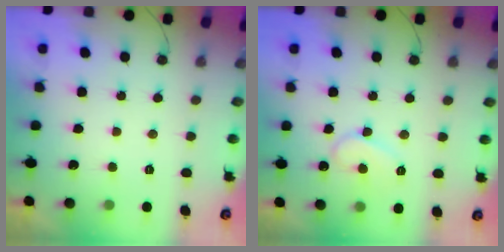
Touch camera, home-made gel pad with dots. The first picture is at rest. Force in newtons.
{"total": 8.6, "press": 8.5, "slide": 0.8}